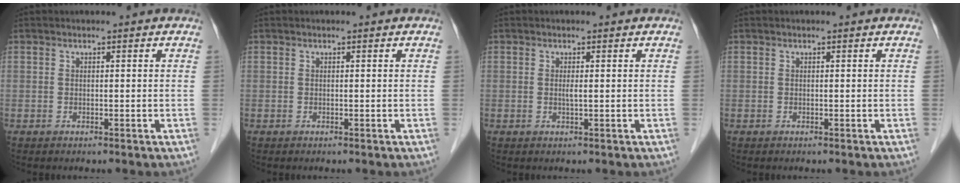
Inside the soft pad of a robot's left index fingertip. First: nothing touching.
{"total": 0.0}
{"total": 0.8, "force": [0.1, 0.0, 0.8], "torque": [-0.018, -0.001, 0.001]}
{"total": 0.0}